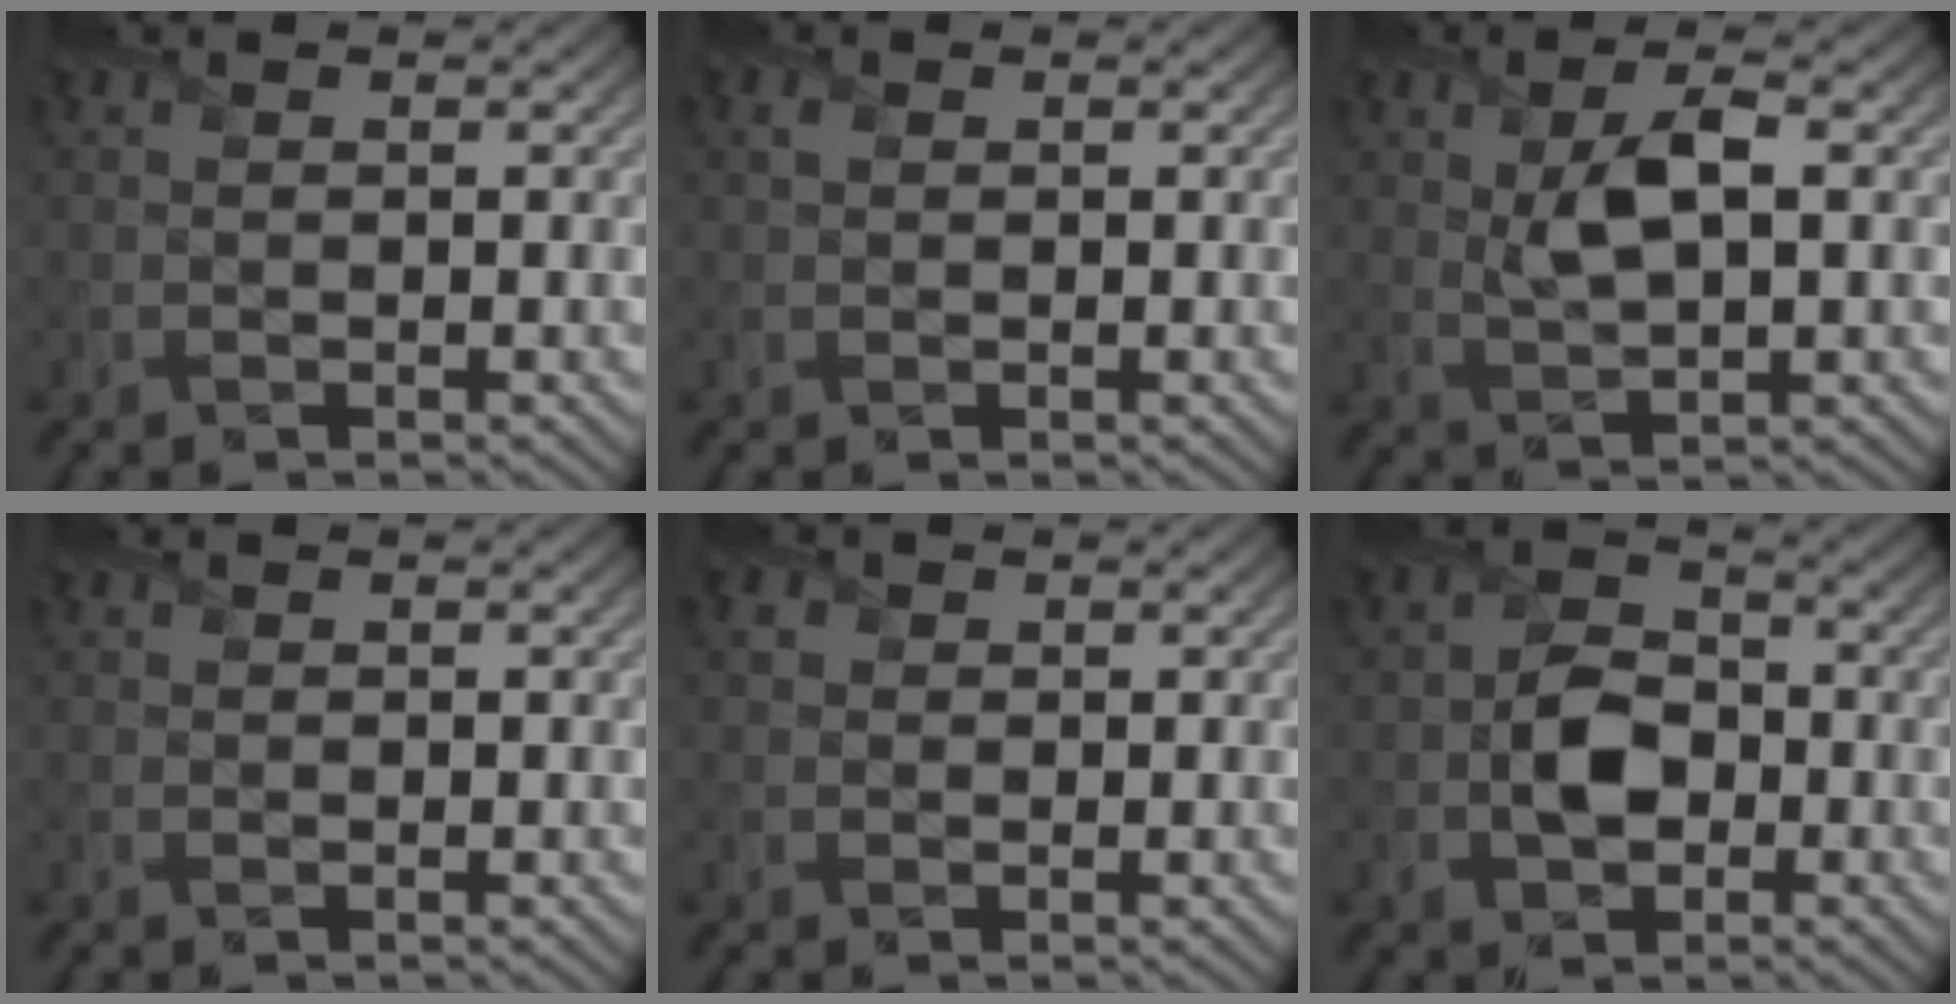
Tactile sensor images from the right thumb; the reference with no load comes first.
{"total": 0.8, "force": [0.4, 0.6, 0.4], "torque": [-0.010, 0.004, 0.007]}
{"total": 5.1, "force": [1.1, 2.1, 4.6], "torque": [-0.094, 0.005, 0.024]}
{"total": 0.0}
{"total": 1.1, "force": [0.4, 1.0, 0.1], "torque": [-0.003, 0.003, 0.005]}
{"total": 5.3, "force": [-1.5, 3.8, 3.3], "torque": [-0.062, -0.002, -0.033]}